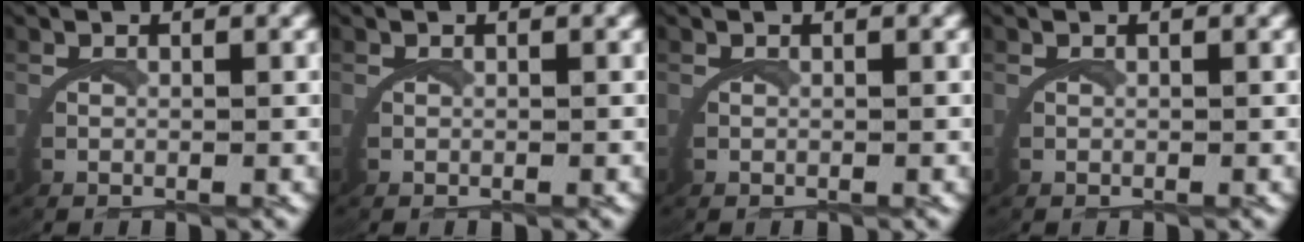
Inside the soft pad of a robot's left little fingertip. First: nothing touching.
{"total": 0.0}
{"total": 0.0}
{"total": 0.0}